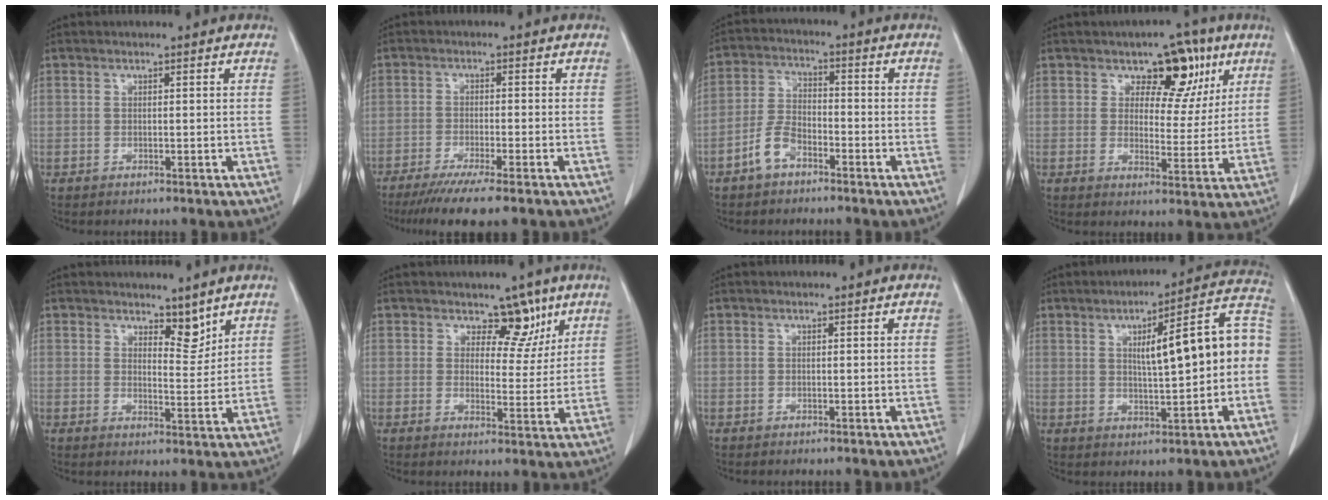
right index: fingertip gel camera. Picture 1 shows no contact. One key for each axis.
{"total": 8.0, "fx": -6.0, "fy": -0.3, "fz": 5.3, "tx": -0.079, "ty": -0.019, "tz": -0.095}
{"total": 5.5, "fx": -3.4, "fy": 2.9, "fz": 3.2, "tx": -0.074, "ty": 0.012, "tz": -0.068}
{"total": 7.5, "fx": 4.4, "fy": 5.1, "fz": 3.4, "tx": -0.016, "ty": 0.001, "tz": 0.055}
{"total": 3.9, "fx": 3.2, "fy": 1.5, "fz": 1.7, "tx": -0.019, "ty": -0.010, "tz": 0.053}
{"total": 5.6, "fx": 3.6, "fy": 3.4, "fz": 2.6, "tx": -0.014, "ty": -0.005, "tz": 0.049}
{"total": 0.0}
{"total": 13.2, "fx": 0.6, "fy": 2.3, "fz": 13.0, "tx": -0.174, "ty": 0.040, "tz": 0.010}